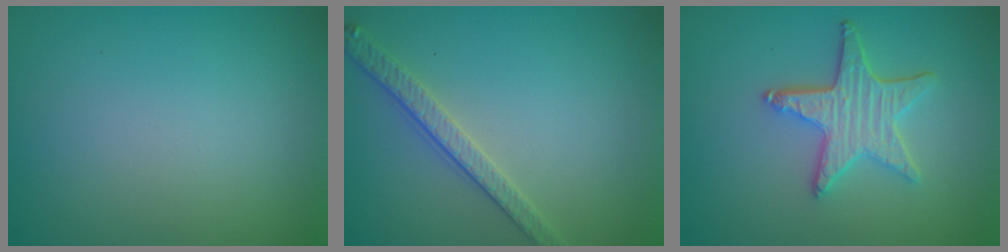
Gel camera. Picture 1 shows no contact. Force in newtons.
{"total": 2.7, "press": 2.6, "slide": 0.9}
{"total": 4.4, "press": 3.7, "slide": 2.3}